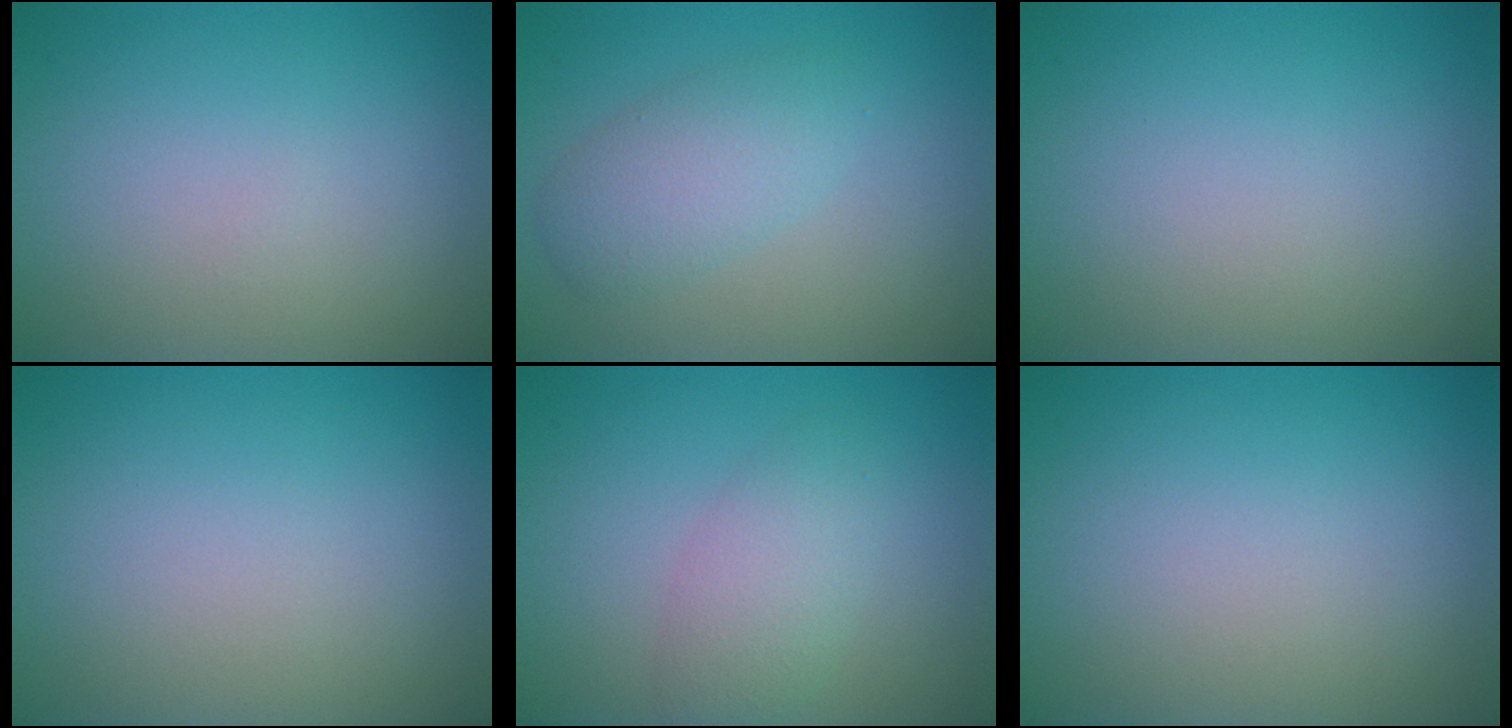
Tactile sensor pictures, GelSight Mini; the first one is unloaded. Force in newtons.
{"total": 3.4, "press": 3.4, "slide": 0.1}
{"total": 0.0}
{"total": 0.0}
{"total": 2.9, "press": 2.9, "slide": 0.1}
{"total": 0.0}